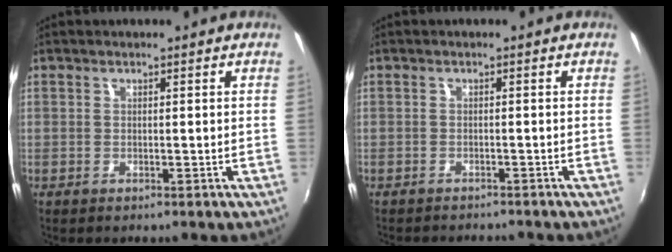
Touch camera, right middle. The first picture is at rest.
{"total": 4.4, "force": [-4.1, 0.6, 1.3], "torque": [-0.036, -0.017, -0.061]}